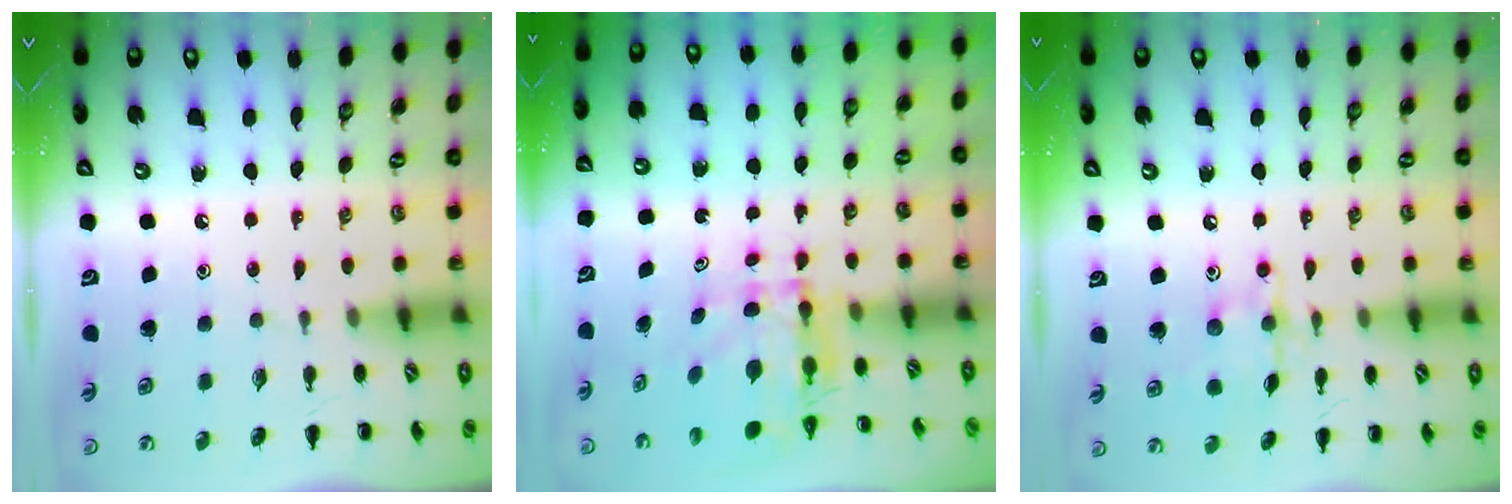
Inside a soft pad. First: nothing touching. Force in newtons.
{"total": 5.2, "press": 5.1, "slide": 0.8}
{"total": 10.4, "press": 10.4, "slide": 0.5}